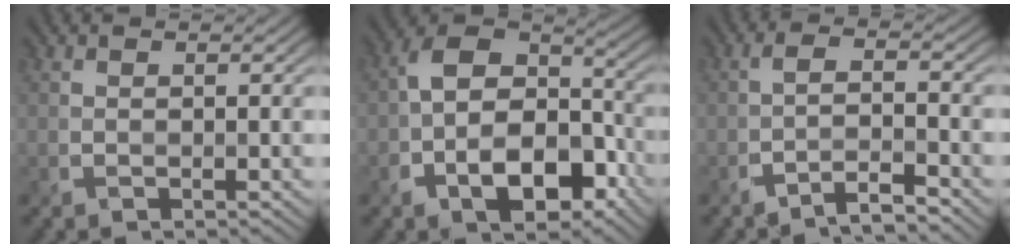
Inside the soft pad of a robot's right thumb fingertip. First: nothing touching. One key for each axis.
{"total": 11.9, "fx": -4.4, "fy": 7.5, "fz": 8.2, "tx": -0.142, "ty": -0.015, "tz": -0.071}
{"total": 4.2, "fx": -3.2, "fy": 0.6, "fz": 2.7, "tx": -0.039, "ty": 0.016, "tz": -0.068}